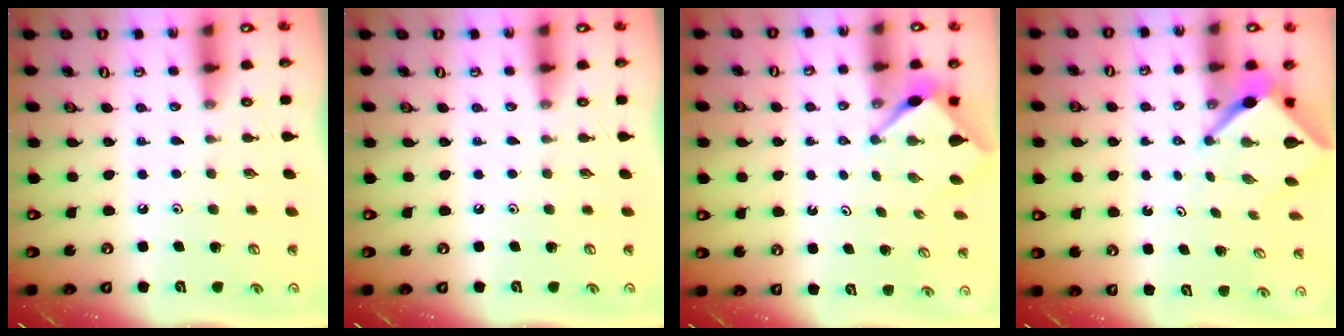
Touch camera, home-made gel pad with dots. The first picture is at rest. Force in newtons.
{"total": 0.0}
{"total": 3.0, "press": 2.9, "slide": 0.3}
{"total": 4.4, "press": 4.4, "slide": 0.4}